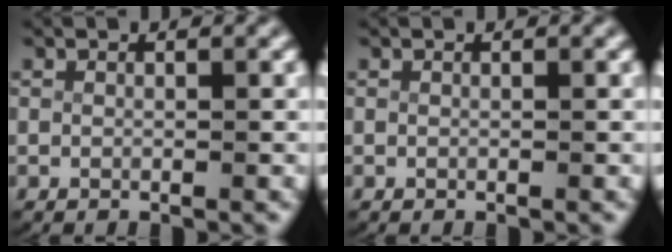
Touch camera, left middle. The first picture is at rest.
{"total": 0.0}